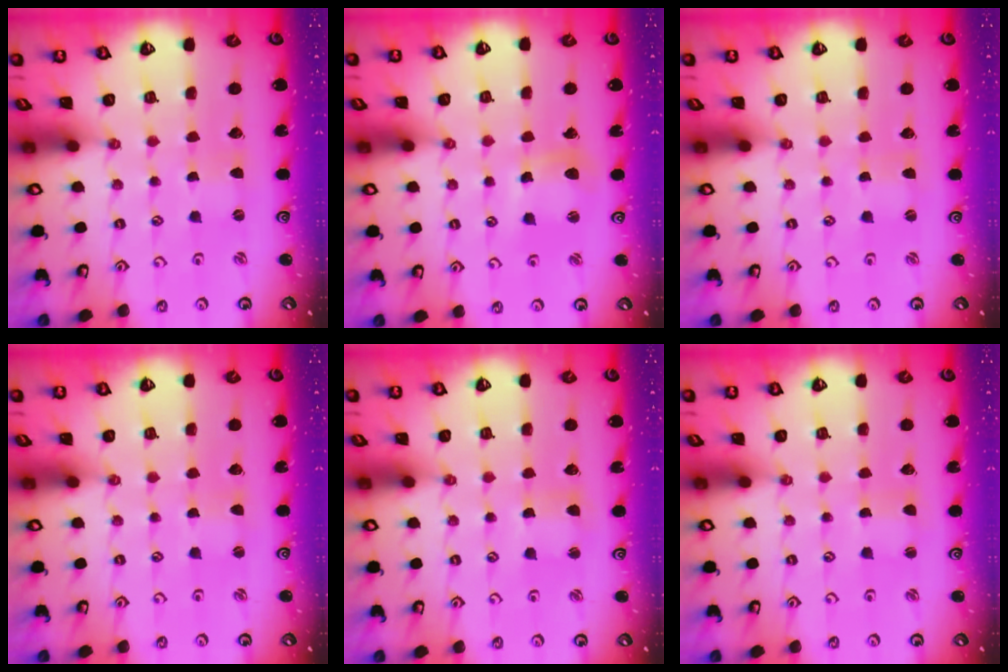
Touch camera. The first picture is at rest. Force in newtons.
{"total": 7.5, "press": 7.4, "slide": 1.0}
{"total": 0.0}
{"total": 0.9, "press": 0.9, "slide": 0.2}
{"total": 2.2, "press": 2.2, "slide": 0.4}
{"total": 1.0, "press": 1.0, "slide": 0.0}